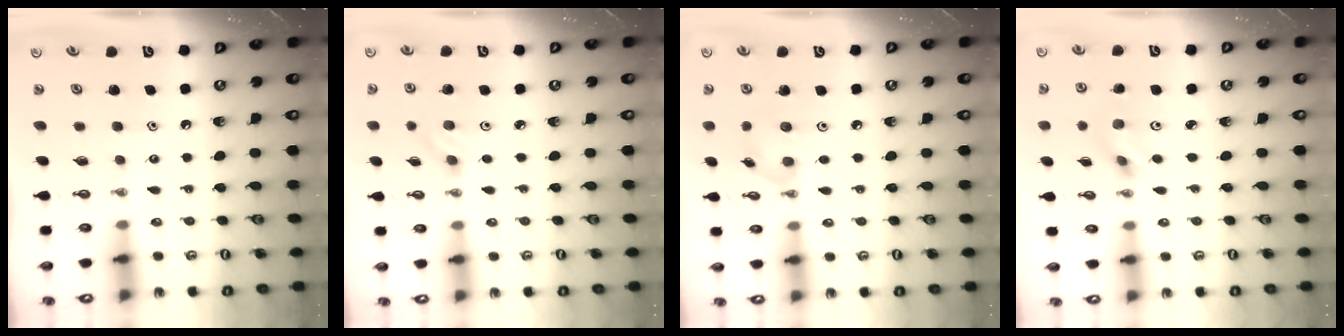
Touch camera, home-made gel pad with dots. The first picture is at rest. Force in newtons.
{"total": 3.0, "press": 2.6, "slide": 1.5}
{"total": 6.7, "press": 6.6, "slide": 0.8}
{"total": 4.4, "press": 3.8, "slide": 2.2}